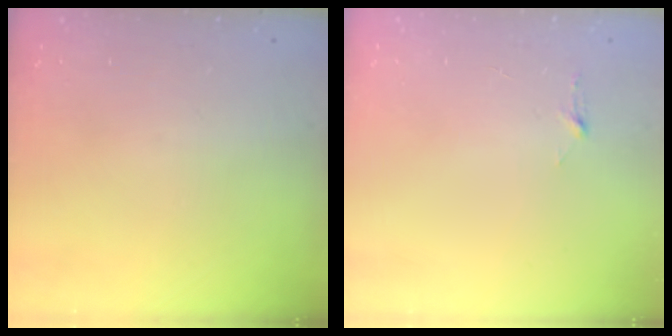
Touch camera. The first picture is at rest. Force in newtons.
{"total": 2.9, "press": 2.9, "slide": 0.3}